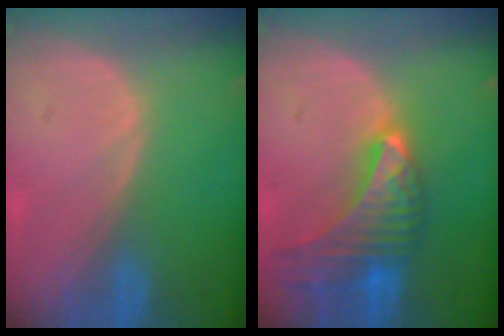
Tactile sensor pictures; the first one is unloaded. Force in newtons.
{"total": 9.8, "press": 8.7, "slide": 4.5}